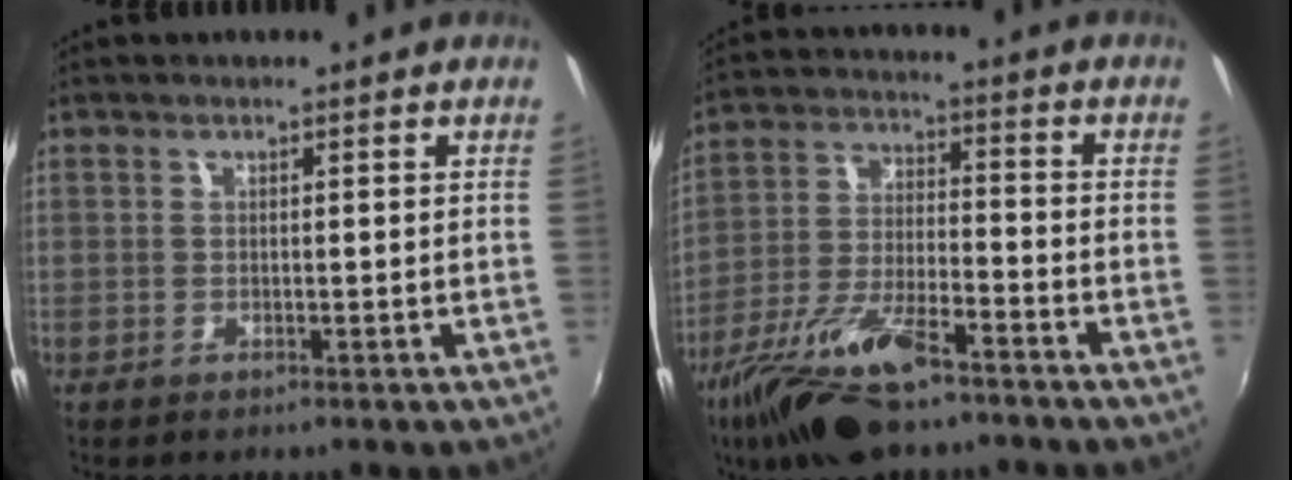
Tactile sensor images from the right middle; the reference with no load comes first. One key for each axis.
{"total": 14.9, "fx": -10.4, "fy": 4.6, "fz": 9.5, "tx": -0.202, "ty": -0.026, "tz": -0.195}